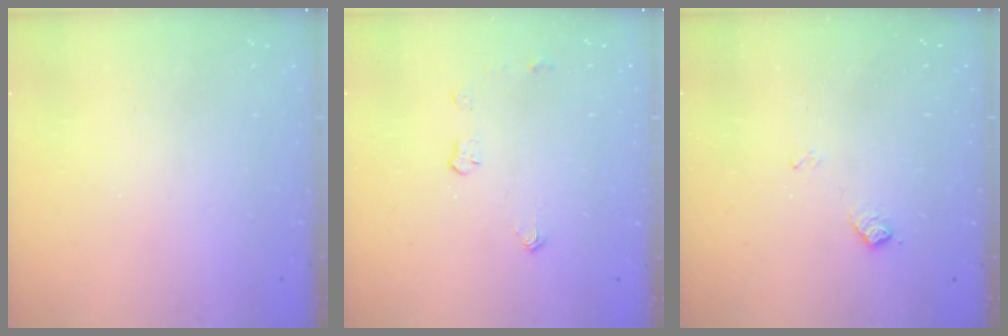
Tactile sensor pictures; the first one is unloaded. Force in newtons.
{"total": 3.8, "press": 3.8, "slide": 0.6}
{"total": 6.1, "press": 6.1, "slide": 0.8}